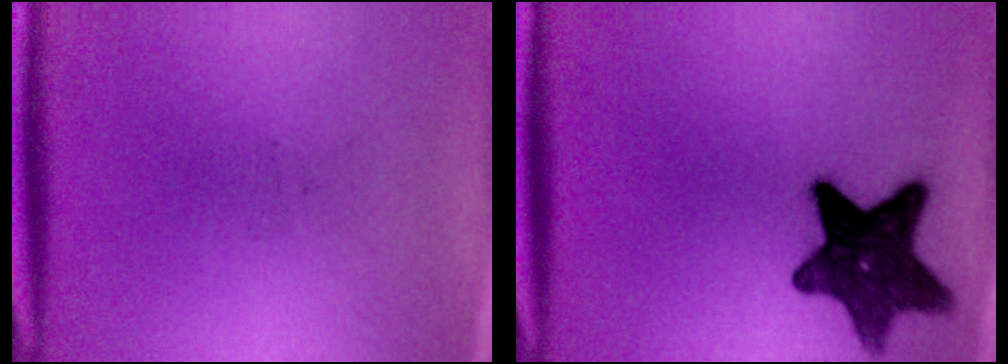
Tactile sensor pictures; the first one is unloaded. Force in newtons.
{"total": 12.4}